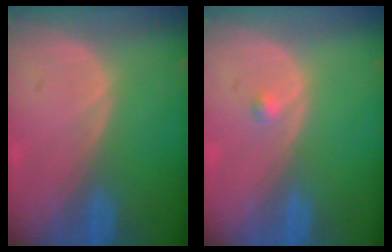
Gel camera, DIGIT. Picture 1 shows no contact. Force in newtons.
{"total": 0.8, "press": 0.8, "slide": 0.2}